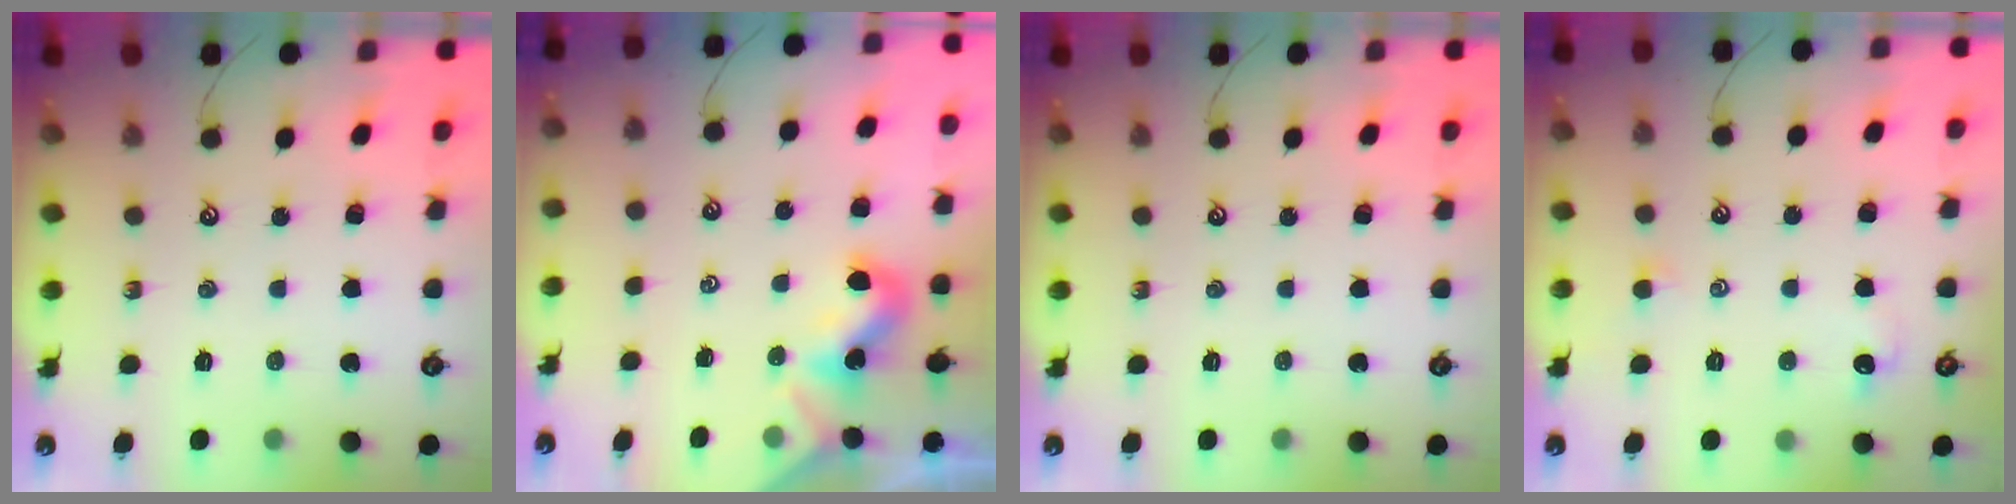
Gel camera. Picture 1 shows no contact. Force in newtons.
{"total": 1.9, "press": 1.9, "slide": 0.4}
{"total": 0.0}
{"total": 0.8, "press": 0.3, "slide": 0.7}